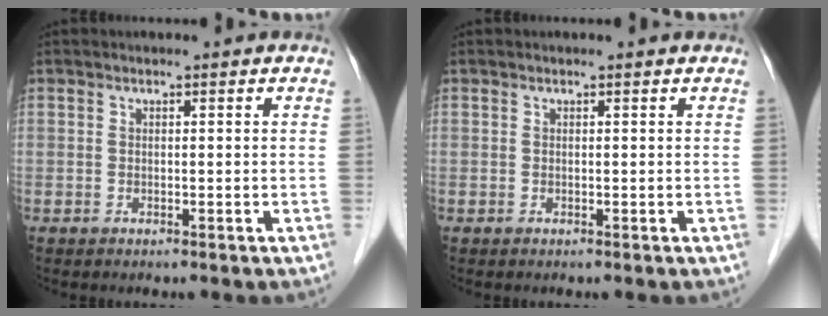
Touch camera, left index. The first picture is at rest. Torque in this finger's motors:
{"motor_torque": [0.00, 0.03, 0.00, 0.00]}